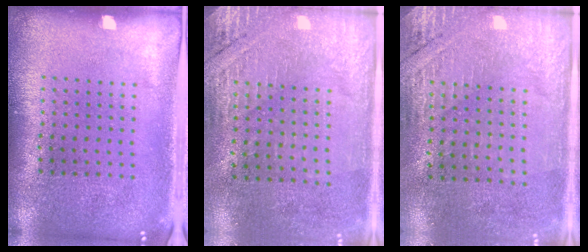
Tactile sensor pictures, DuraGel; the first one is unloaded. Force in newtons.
{"total": 2.8, "press": 2.5, "slide": 1.2}
{"total": 2.8, "press": 2.5, "slide": 1.2}